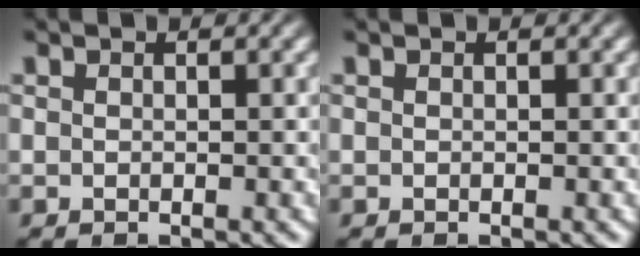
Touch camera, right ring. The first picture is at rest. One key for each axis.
{"total": 0.0}